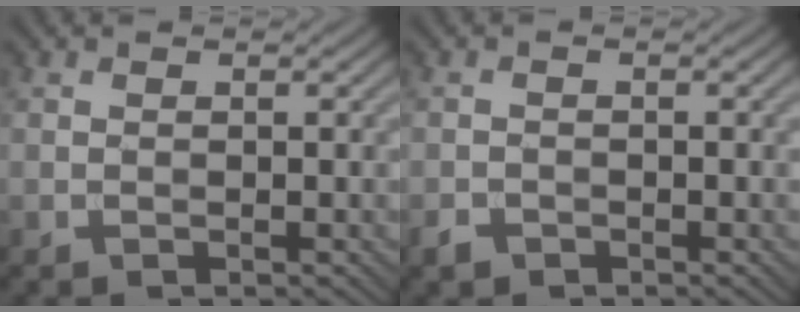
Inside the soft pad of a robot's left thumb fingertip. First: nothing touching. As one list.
[{"total": 1.3, "force": [-0.9, 0.8, 0.4], "torque": [-0.008, -0.003, -0.020]}]